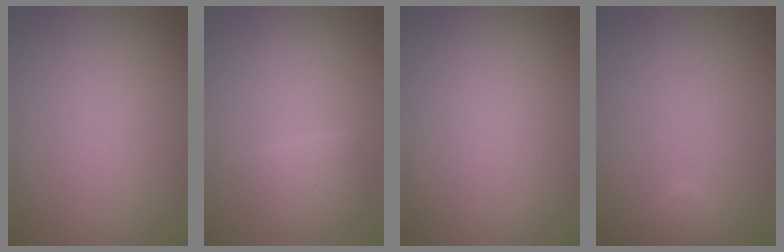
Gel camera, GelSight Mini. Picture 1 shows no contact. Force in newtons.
{"total": 2.0, "press": 2.0, "slide": 0.1}
{"total": 0.0}
{"total": 1.4, "press": 1.4, "slide": 0.1}